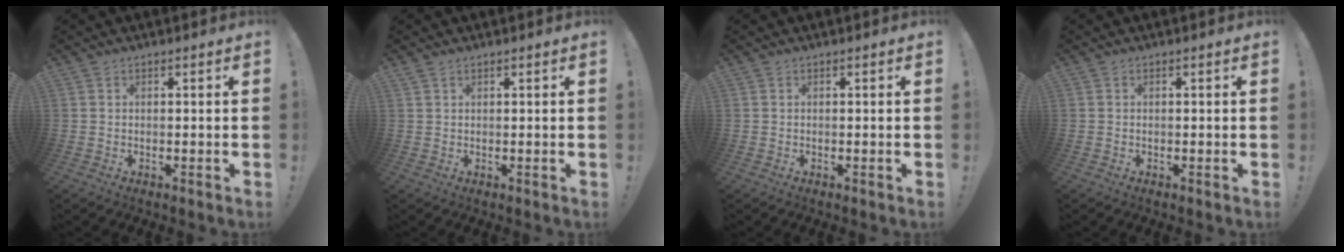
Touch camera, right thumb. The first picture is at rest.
{"total": 1.0, "force": [0.8, 0.4, 0.5], "torque": [-0.005, -0.003, 0.014]}
{"total": 0.0}
{"total": 0.0}